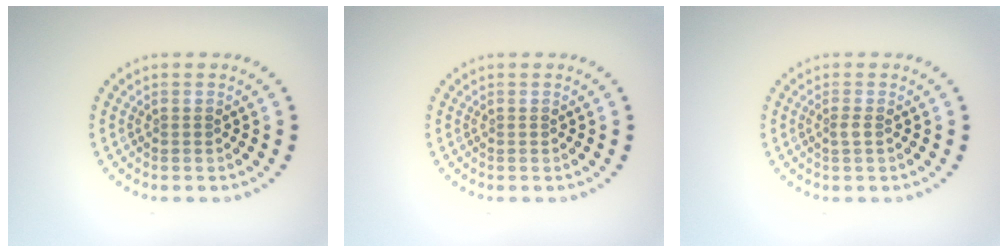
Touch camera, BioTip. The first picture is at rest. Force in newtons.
{"total": 0.0}
{"total": 0.8, "press": 0.6, "slide": 0.6}